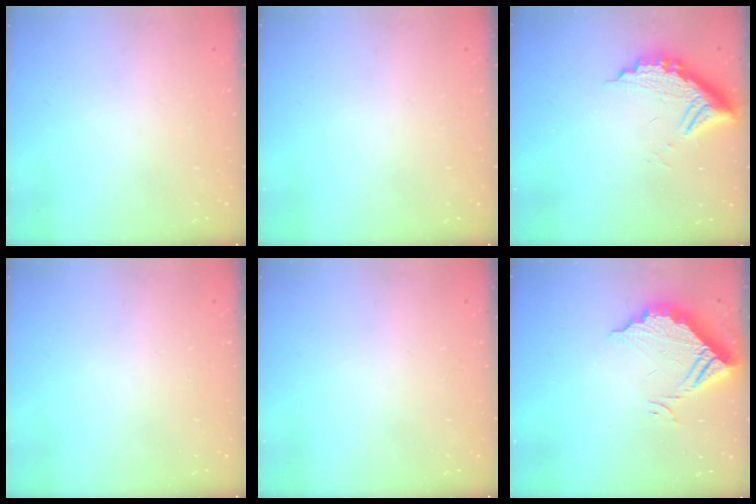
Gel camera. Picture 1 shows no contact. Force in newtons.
{"total": 0.0}
{"total": 11.7, "press": 11.6, "slide": 1.2}
{"total": 0.0}
{"total": 0.0}
{"total": 11.0, "press": 11.0, "slide": 0.8}